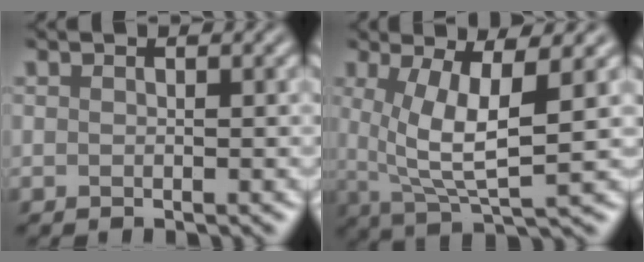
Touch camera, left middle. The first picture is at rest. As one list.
[{"total": 5.5, "force": [0.0, 1.1, 5.4], "torque": [-0.126, -0.004, 0.025]}]